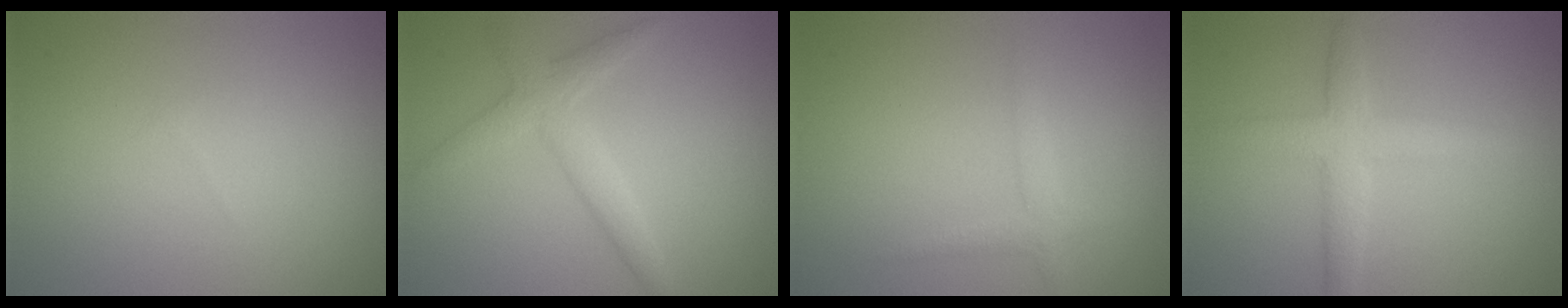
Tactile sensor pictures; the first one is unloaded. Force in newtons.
{"total": 2.9, "press": 2.9, "slide": 0.1}
{"total": 1.4, "press": 1.4, "slide": 0.0}
{"total": 3.3, "press": 3.3, "slide": 0.1}